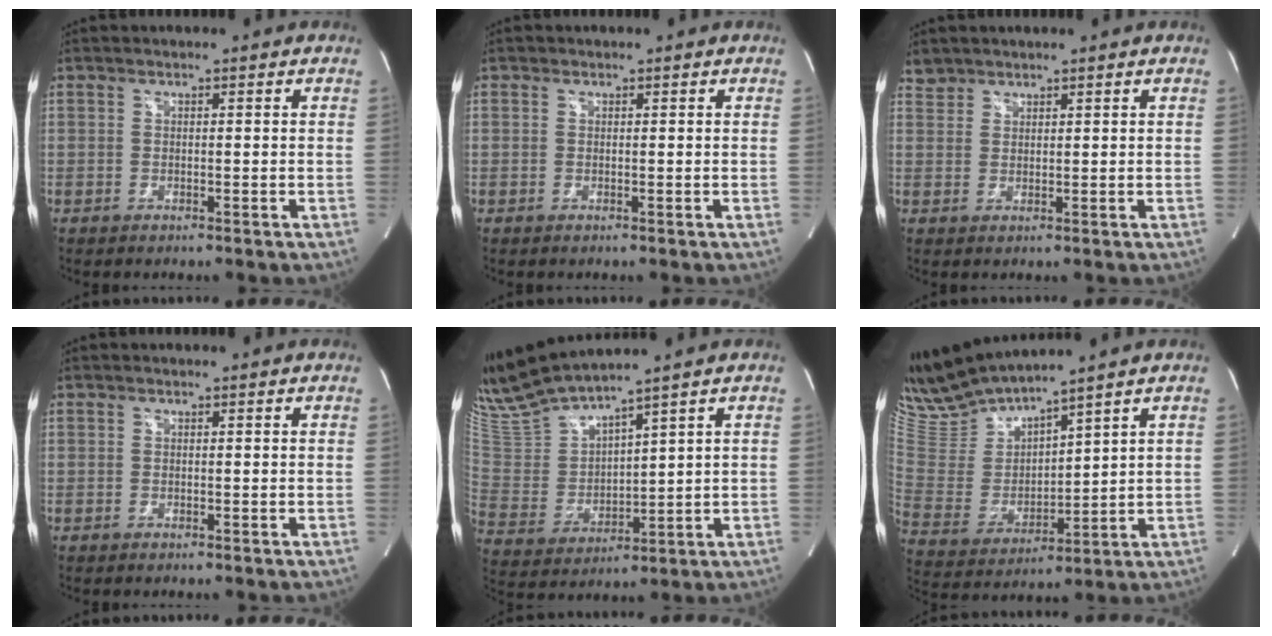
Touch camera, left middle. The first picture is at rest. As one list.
[{"total": 0.0}, {"total": 1.9, "force": [1.7, 1.0, -0.3], "torque": [0.007, 0.007, 0.030]}, {"total": 0.0}, {"total": 11.3, "force": [10.4, -0.4, 4.4], "torque": [-0.103, -0.005, 0.221]}, {"total": 11.4, "force": [10.9, -0.3, 3.3], "torque": [-0.088, -0.005, 0.235]}]